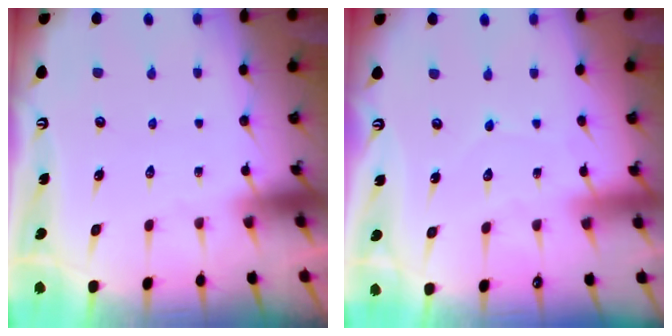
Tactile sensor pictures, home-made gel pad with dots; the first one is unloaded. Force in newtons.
{"total": 3.2, "press": 3.2, "slide": 0.0}